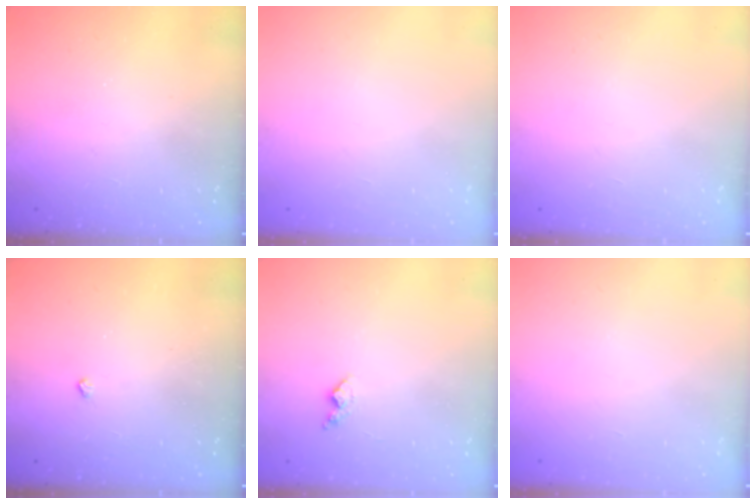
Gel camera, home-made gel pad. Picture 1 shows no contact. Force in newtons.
{"total": 0.0}
{"total": 0.0}
{"total": 3.0, "press": 2.9, "slide": 0.4}
{"total": 3.3, "press": 3.3, "slide": 0.4}
{"total": 0.0}